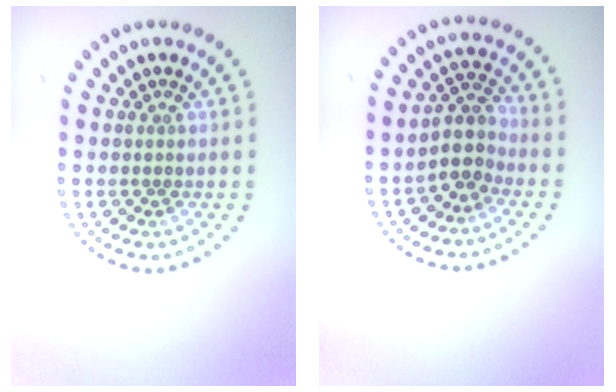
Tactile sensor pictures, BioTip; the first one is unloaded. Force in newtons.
{"total": 2.8, "press": 2.3, "slide": 1.6}